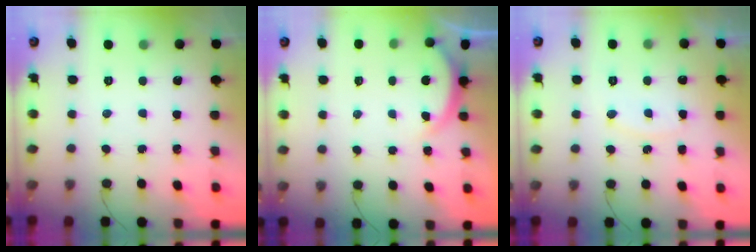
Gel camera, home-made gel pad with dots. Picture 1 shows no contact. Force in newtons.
{"total": 2.0, "press": 2.0, "slide": 0.5}
{"total": 7.4, "press": 7.4, "slide": 0.3}